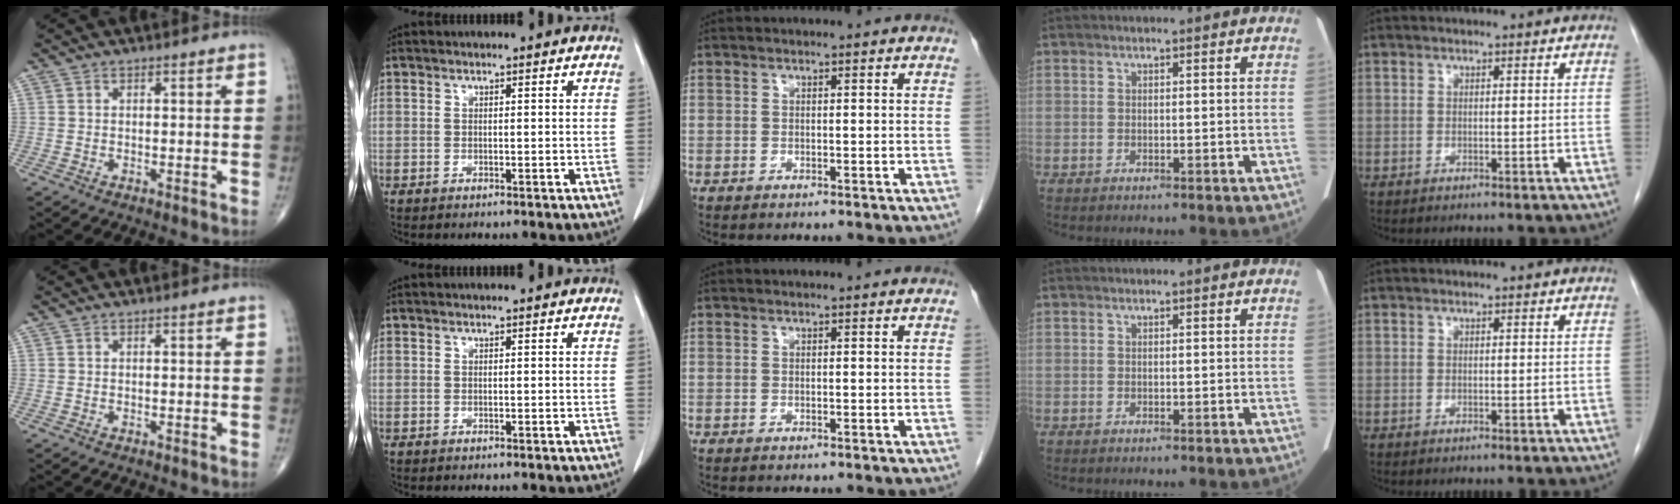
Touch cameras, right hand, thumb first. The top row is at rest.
{}